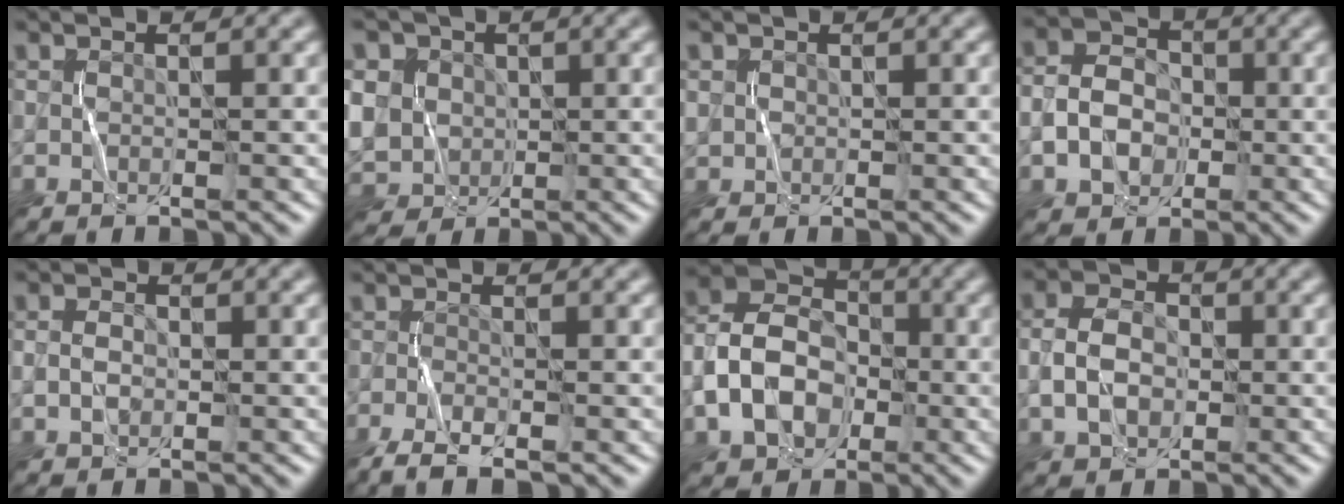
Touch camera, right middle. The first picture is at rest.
{"total": 9.6, "force": [1.4, 8.1, 5.1], "torque": [-0.120, 0.020, -0.006]}
{"total": 0.9, "force": [0.3, 0.8, 0.1], "torque": [-0.002, -0.002, 0.008]}
{"total": 4.2, "force": [-1.2, 3.4, 2.2], "torque": [-0.033, -0.001, -0.029]}
{"total": 1.4, "force": [-0.3, 1.0, 0.8], "torque": [-0.018, 0.000, -0.006]}
{"total": 2.8, "force": [-2.0, 0.5, 1.9], "torque": [-0.040, -0.006, -0.041]}
{"total": 7.8, "force": [-2.3, 5.9, 4.7], "torque": [-0.097, 0.001, -0.052]}
{"total": 3.7, "force": [-0.7, 2.7, 2.4], "torque": [-0.046, 0.004, -0.016]}